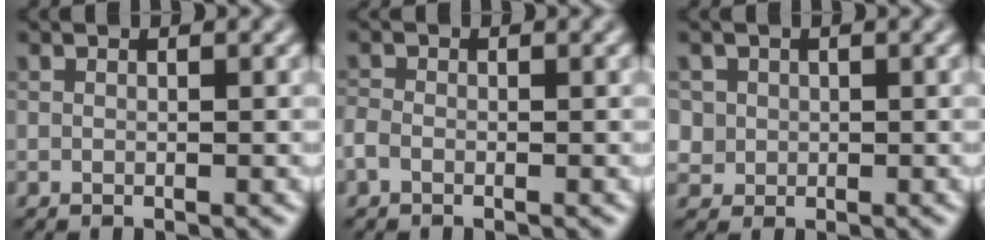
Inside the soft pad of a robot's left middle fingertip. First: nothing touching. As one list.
[{"total": 1.1, "force": [-0.6, 0.7, 0.6], "torque": [-0.013, 0.002, -0.017]}, {"total": 2.4, "force": [0.6, 2.3, 0.6], "torque": [-0.007, 0.004, 0.018]}]